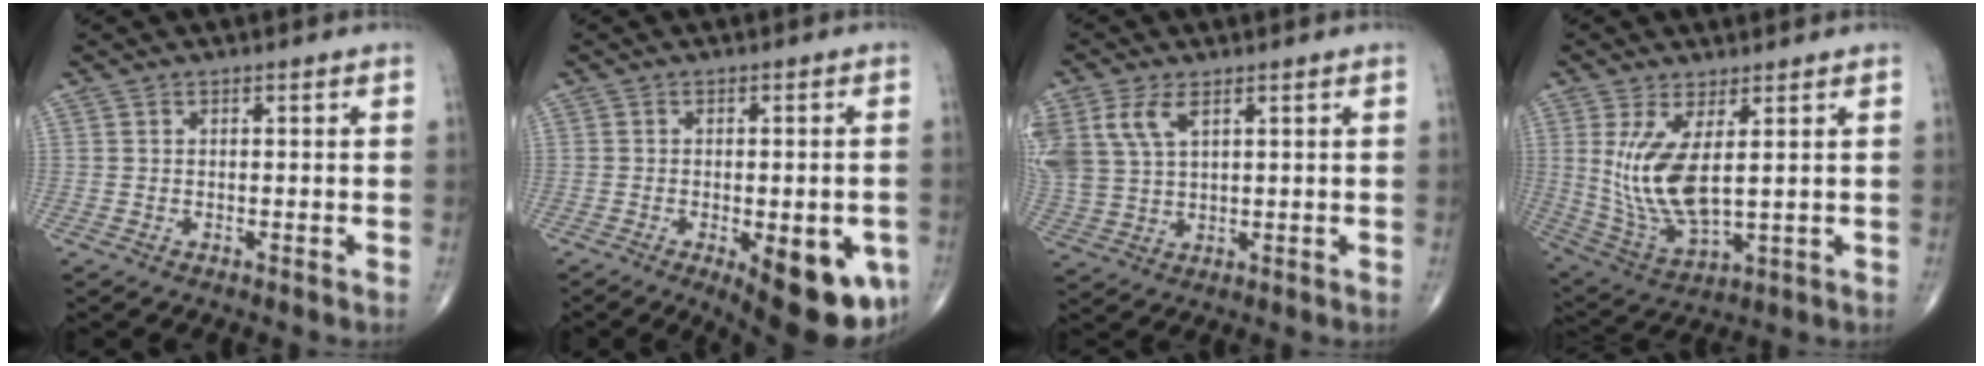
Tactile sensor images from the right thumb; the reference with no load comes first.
{"total": 15.5, "force": [-5.5, 6.1, 13.1], "torque": [-0.121, -0.001, -0.055]}
{"total": 9.2, "force": [4.2, 5.0, 6.4], "torque": [-0.154, 0.001, 0.093]}
{"total": 11.9, "force": [2.4, 4.5, 10.7], "torque": [-0.226, -0.029, 0.065]}